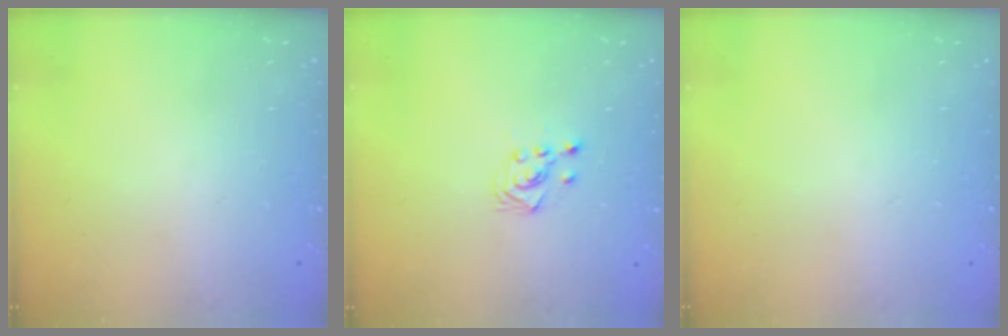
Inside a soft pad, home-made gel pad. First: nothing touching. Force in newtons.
{"total": 3.3, "press": 3.2, "slide": 1.0}
{"total": 0.0}